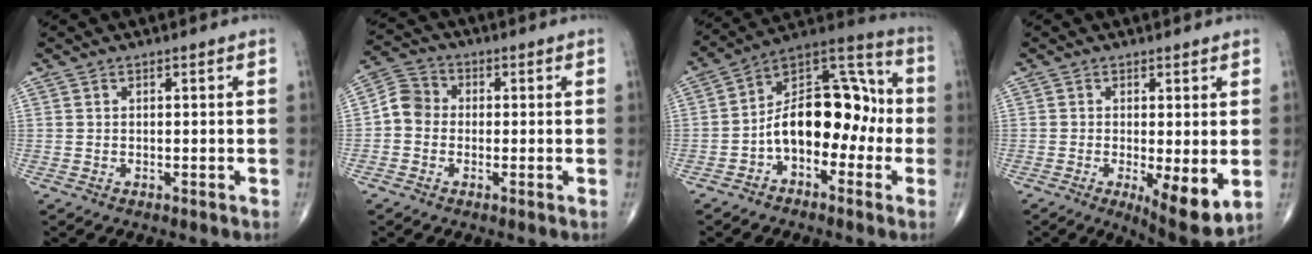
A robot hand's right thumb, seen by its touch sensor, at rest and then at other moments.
{"total": 5.8, "force": [-0.7, 5.3, 2.4], "torque": [-0.026, 0.021, -0.028]}
{"total": 18.0, "force": [-2.4, 10.6, 14.3], "torque": [-0.196, 0.059, -0.051]}
{"total": 8.9, "force": [-1.7, 2.6, 8.4], "torque": [-0.126, -0.026, -0.022]}